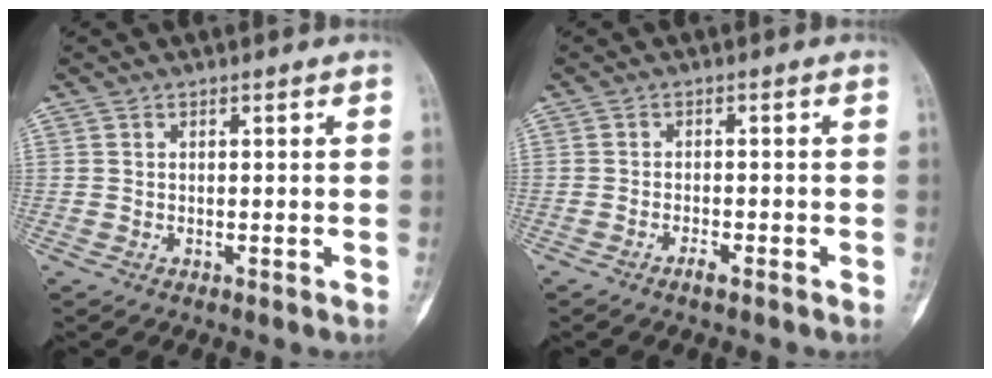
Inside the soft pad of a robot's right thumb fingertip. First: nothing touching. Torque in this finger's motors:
{"motor_torque": [-0.14, 0.01, 0.13, 0.12, -0.11]}